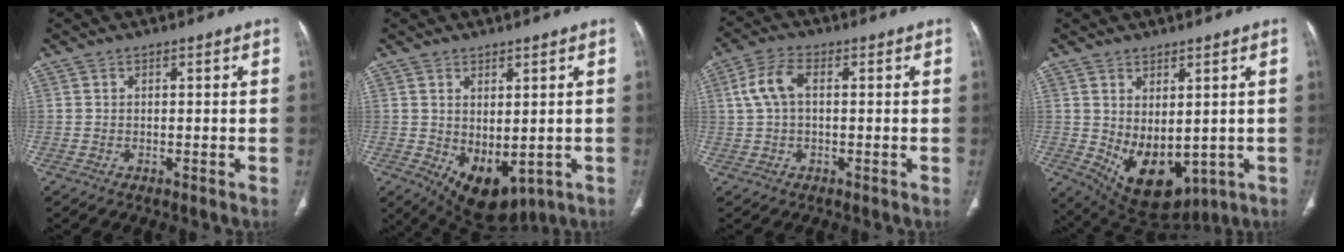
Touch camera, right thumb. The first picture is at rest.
{"total": 9.2, "force": [-1.4, 5.2, 7.5], "torque": [-0.097, -0.008, 0.008]}
{"total": 6.0, "force": [0.9, 3.2, 4.9], "torque": [-0.111, 0.020, 0.013]}
{"total": 12.0, "force": [-0.9, 7.1, 9.6], "torque": [-0.136, -0.015, 0.022]}